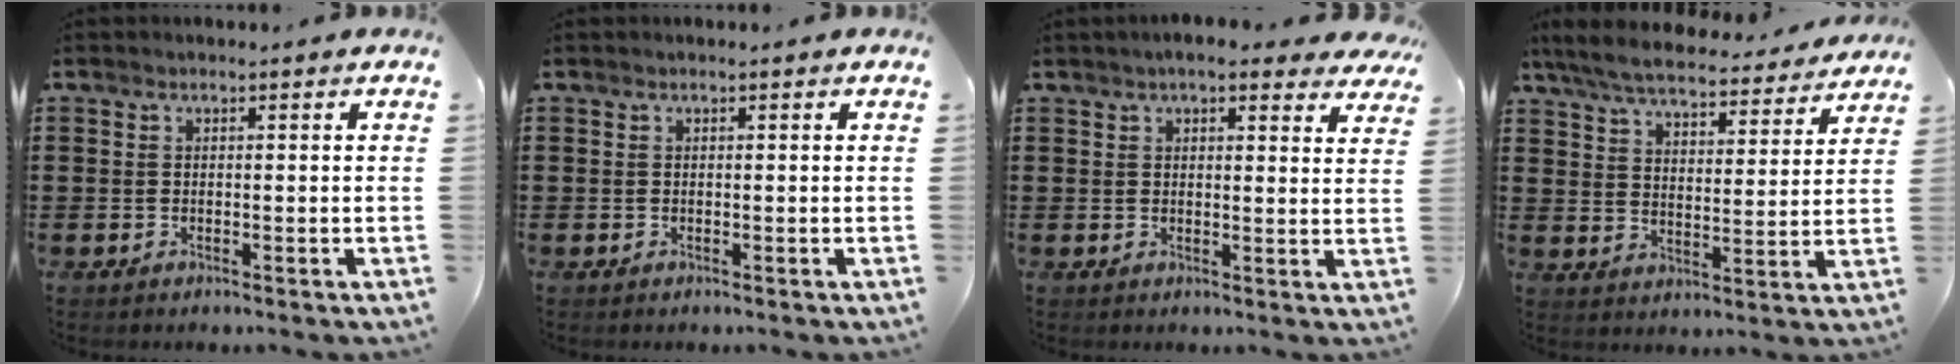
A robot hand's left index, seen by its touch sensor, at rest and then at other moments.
{"total": 0.0}
{"total": 4.6, "force": [3.9, 0.6, 2.3], "torque": [-0.056, -0.002, 0.070]}
{"total": 6.6, "force": [6.2, 0.6, 2.2], "torque": [-0.070, -0.035, 0.107]}